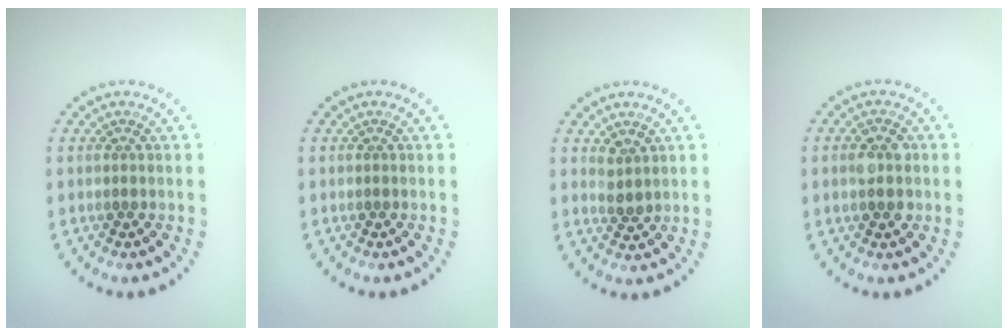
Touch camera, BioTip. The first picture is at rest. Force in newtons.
{"total": 0.0}
{"total": 1.6, "press": 1.3, "slide": 0.9}
{"total": 2.8, "press": 2.8, "slide": 0.1}